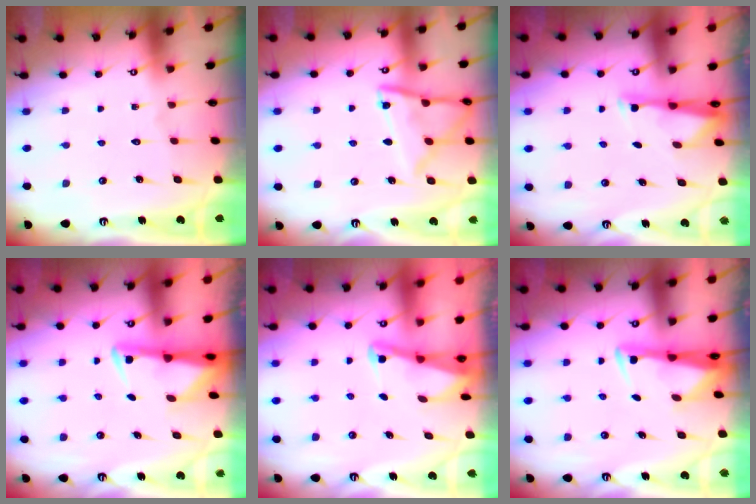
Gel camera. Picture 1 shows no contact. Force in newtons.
{"total": 12.4, "press": 12.4, "slide": 1.3}
{"total": 3.0, "press": 2.9, "slide": 0.5}
{"total": 2.9, "press": 2.9, "slide": 0.6}
{"total": 2.2, "press": 2.1, "slide": 0.3}
{"total": 3.2, "press": 3.0, "slide": 0.9}